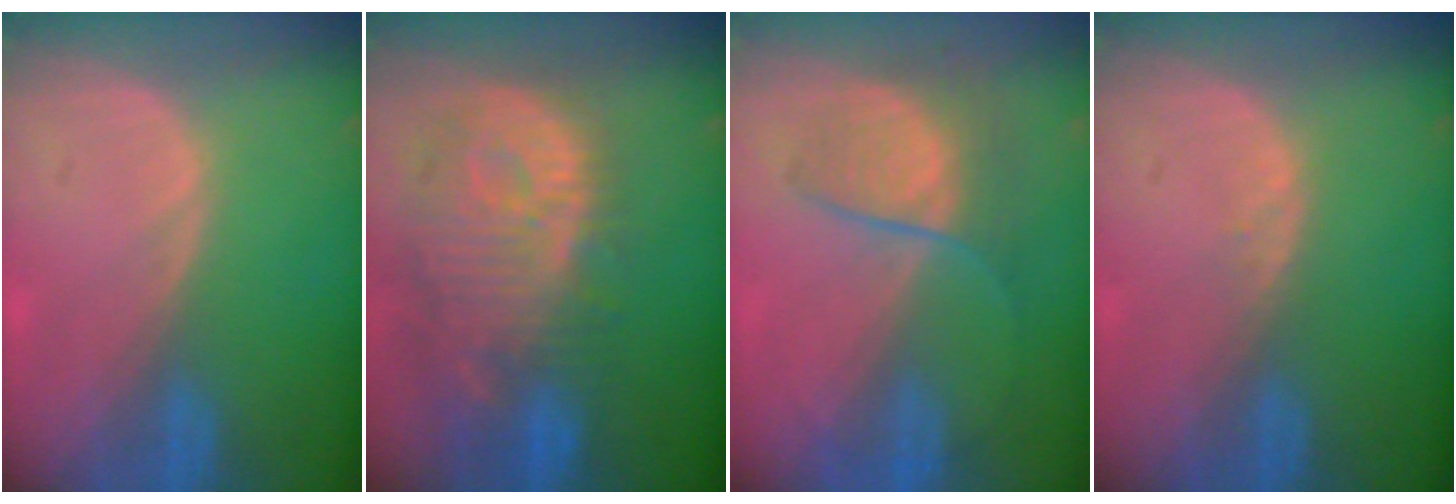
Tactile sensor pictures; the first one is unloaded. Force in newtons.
{"total": 13.1, "press": 11.5, "slide": 6.4}
{"total": 6.8, "press": 6.3, "slide": 2.7}
{"total": 0.7, "press": 0.6, "slide": 0.2}